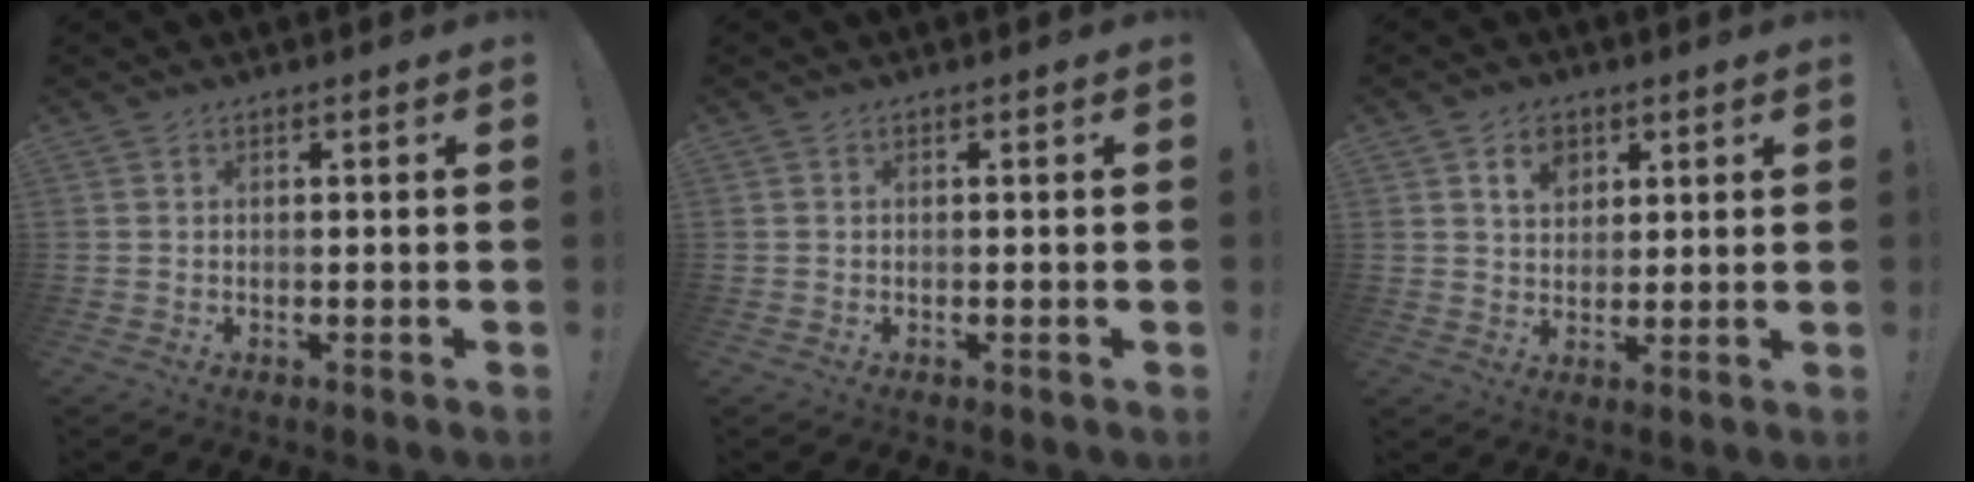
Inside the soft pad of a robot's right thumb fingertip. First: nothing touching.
{"total": 0.0}
{"total": 6.7, "force": [3.3, 5.0, 3.0], "torque": [-0.038, -0.007, 0.059]}